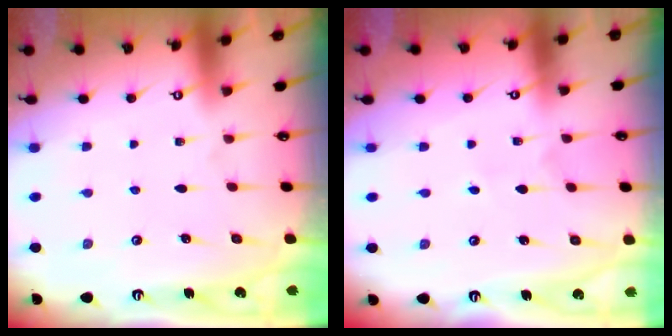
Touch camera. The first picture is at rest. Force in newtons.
{"total": 1.7, "press": 1.7, "slide": 0.1}